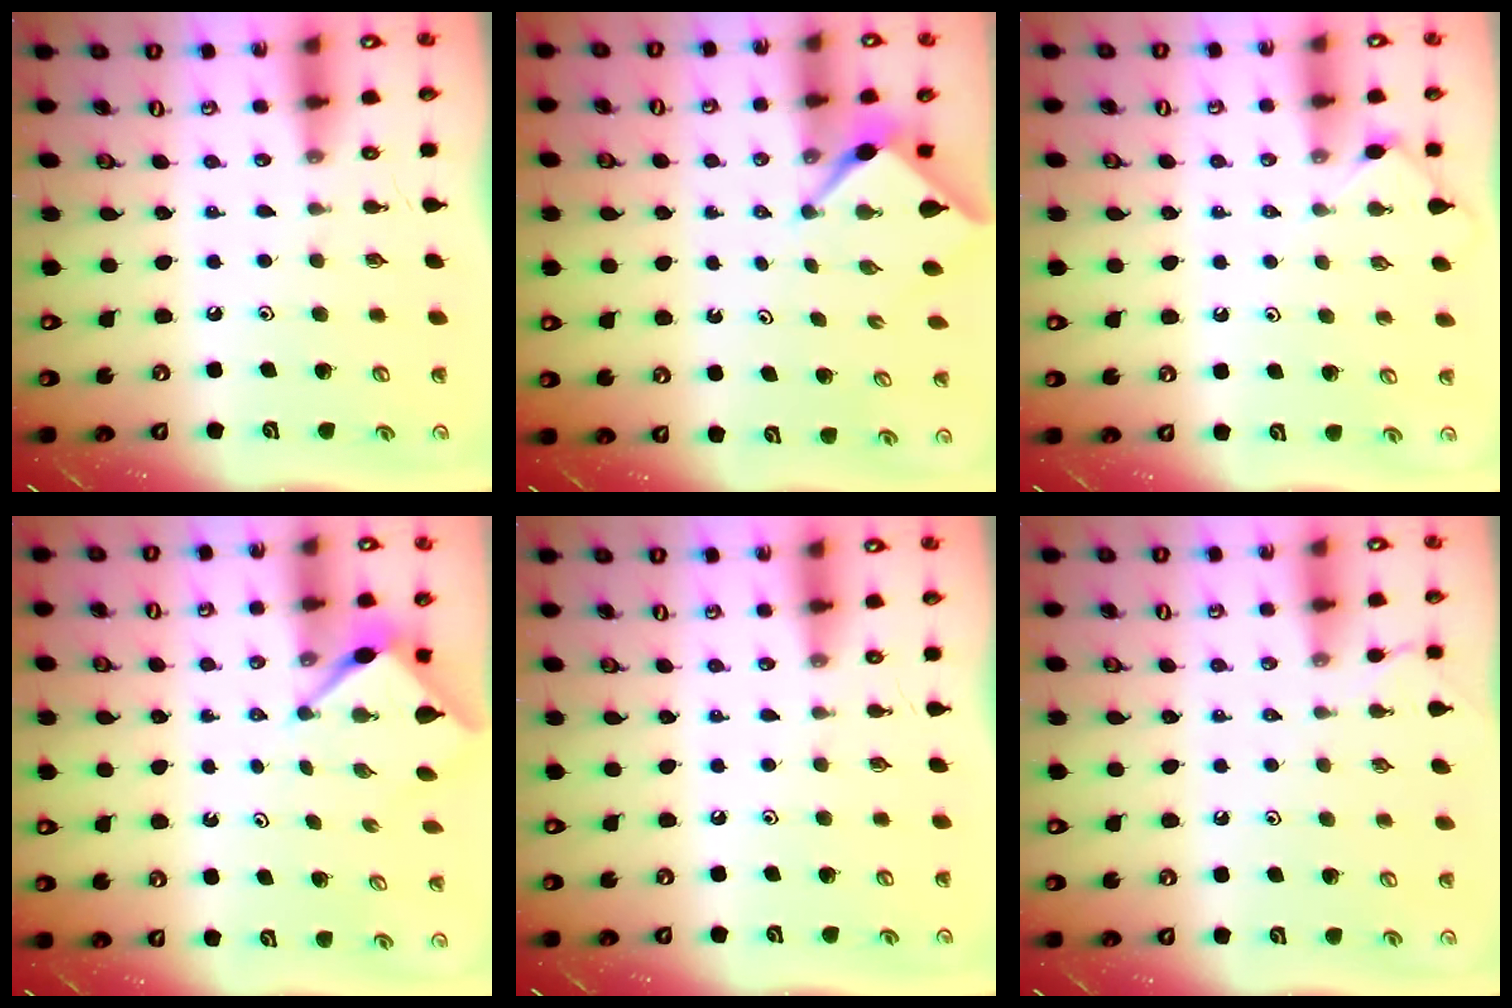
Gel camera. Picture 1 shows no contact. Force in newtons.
{"total": 2.1, "press": 2.1, "slide": 0.3}
{"total": 2.6, "press": 2.6, "slide": 0.5}
{"total": 3.2, "press": 3.2, "slide": 0.4}
{"total": 0.0}
{"total": 1.8, "press": 1.8, "slide": 0.3}